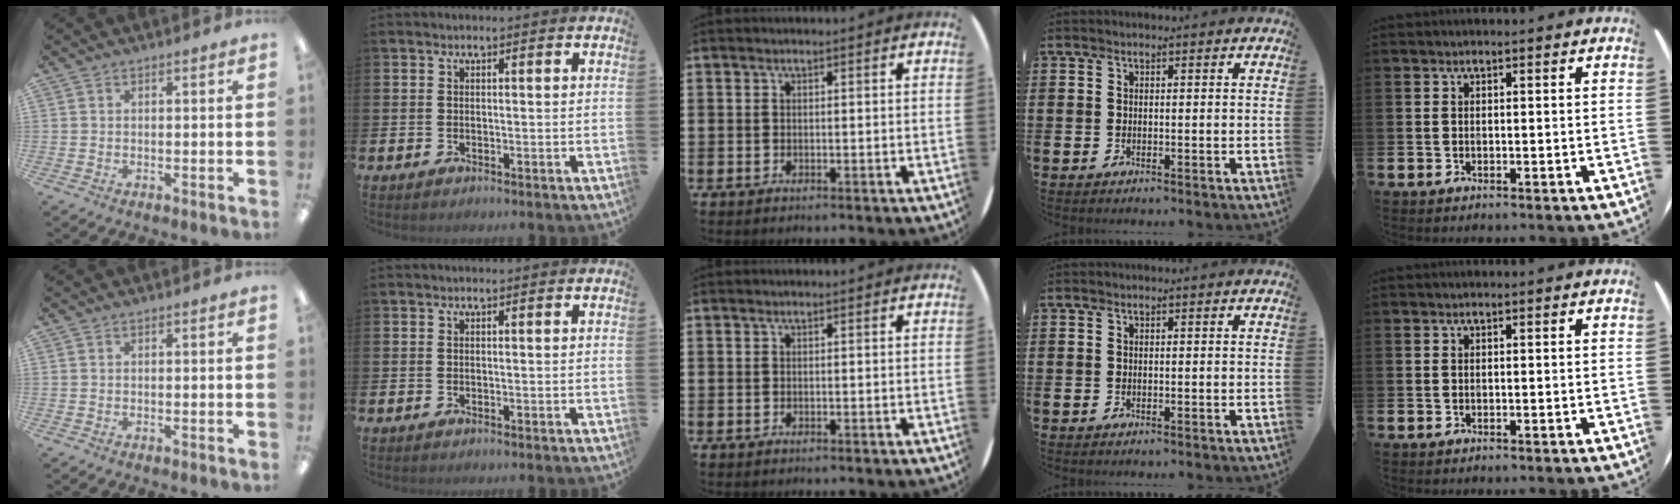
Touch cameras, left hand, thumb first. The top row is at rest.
{}